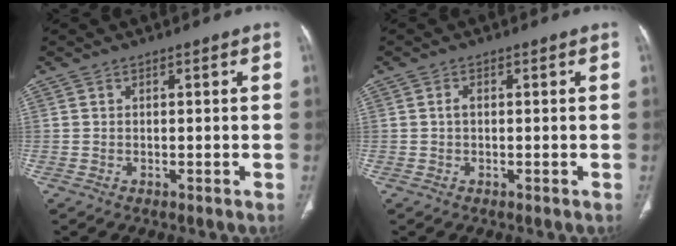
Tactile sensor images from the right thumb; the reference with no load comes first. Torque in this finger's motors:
{"motor_torque": [0.14, 1.23, 0.76, 0.14, 0.06]}